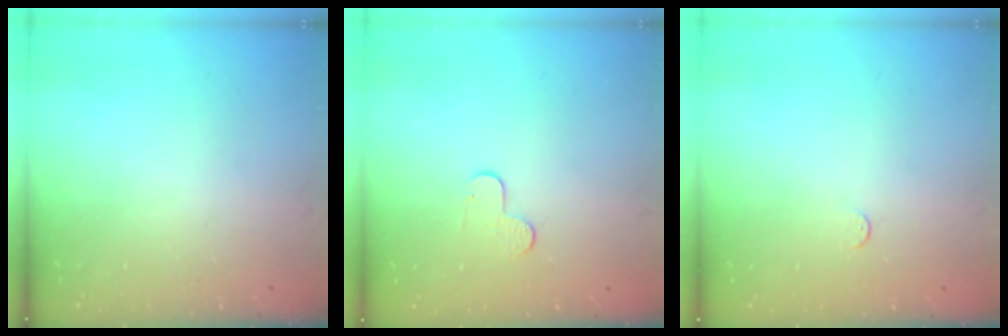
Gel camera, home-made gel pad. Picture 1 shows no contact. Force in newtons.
{"total": 6.5, "press": 6.4, "slide": 0.4}
{"total": 2.9, "press": 2.9, "slide": 0.4}